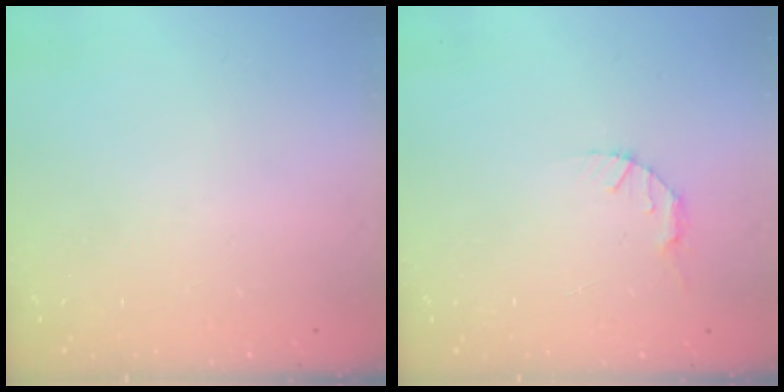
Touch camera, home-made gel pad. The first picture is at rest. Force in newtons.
{"total": 2.8, "press": 2.8, "slide": 0.4}